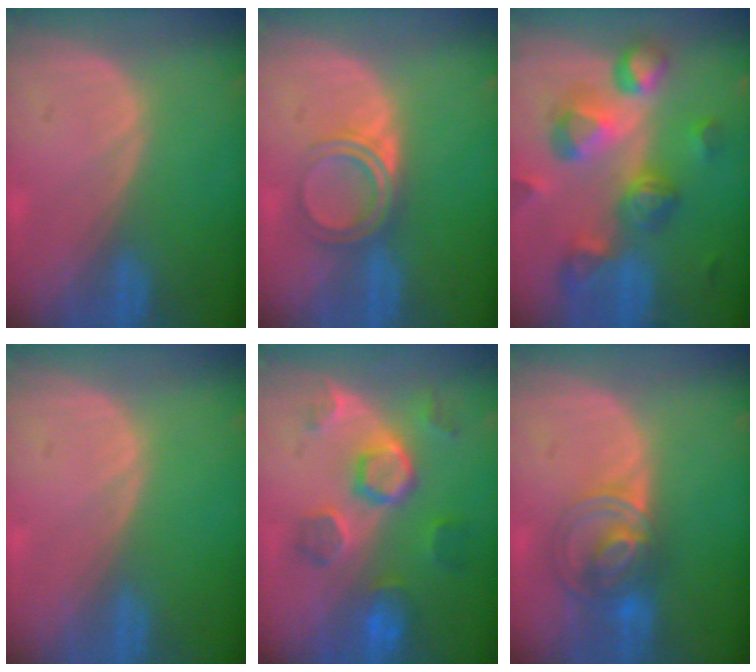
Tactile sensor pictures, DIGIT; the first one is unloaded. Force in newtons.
{"total": 4.9, "press": 4.4, "slide": 2.2}
{"total": 10.7, "press": 9.6, "slide": 4.7}
{"total": 0.0}
{"total": 8.5, "press": 8.0, "slide": 2.9}
{"total": 7.3, "press": 6.3, "slide": 3.7}